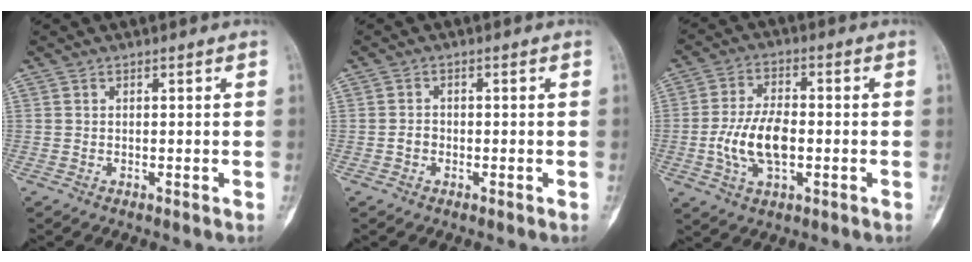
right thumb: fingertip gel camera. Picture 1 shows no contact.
{"total": 1.6, "force": [-0.6, 1.3, 0.7], "torque": [-0.006, 0.008, -0.013]}
{"total": 10.5, "force": [-1.6, 5.5, 8.8], "torque": [-0.167, 0.012, -0.031]}